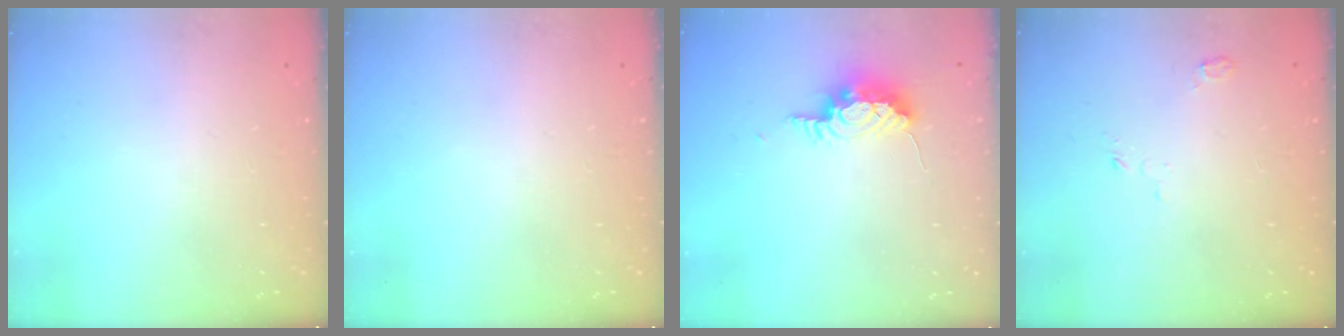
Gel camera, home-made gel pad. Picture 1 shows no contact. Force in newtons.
{"total": 0.0}
{"total": 8.4, "press": 8.1, "slide": 2.2}
{"total": 3.3, "press": 3.2, "slide": 0.9}